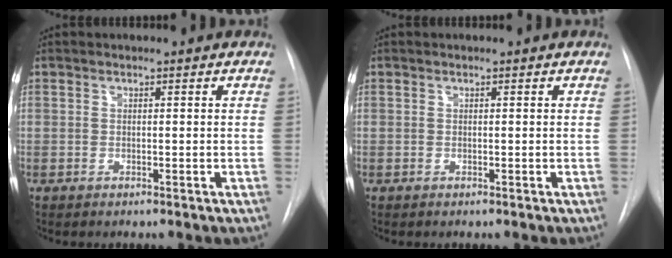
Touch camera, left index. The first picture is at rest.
{"total": 0.0}